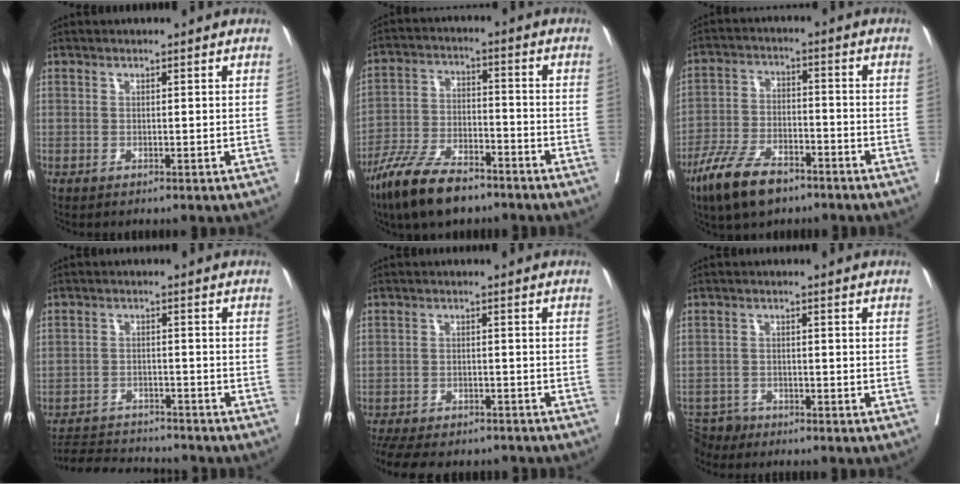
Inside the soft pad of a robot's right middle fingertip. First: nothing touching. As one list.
[{"total": 11.9, "force": [-9.0, 3.6, 6.8], "torque": [-0.135, -0.017, -0.171]}, {"total": 10.2, "force": [-7.2, 3.8, 6.2], "torque": [-0.129, -0.011, -0.134]}, {"total": 8.6, "force": [-8.4, 1.4, 1.1], "torque": [-0.018, 0.003, -0.135]}, {"total": 13.5, "force": [-11.5, 5.0, 4.9], "torque": [-0.102, -0.002, -0.155]}, {"total": 3.7, "force": [-3.5, 1.1, -0.6], "torque": [0.014, -0.006, -0.064]}]